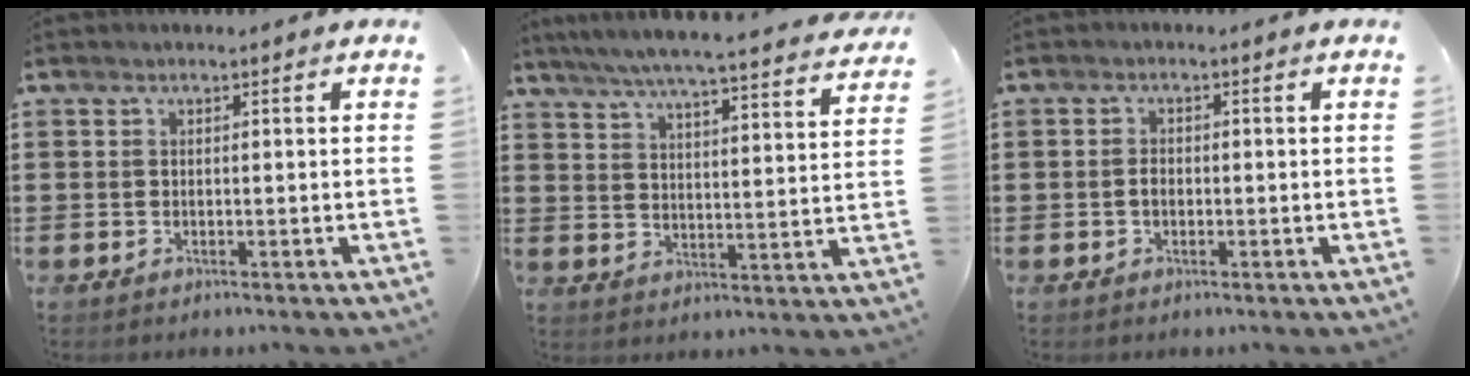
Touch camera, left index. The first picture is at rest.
{"total": 5.4, "force": [5.0, -0.4, 2.2], "torque": [-0.066, -0.038, 0.081]}
{"total": 1.6, "force": [-0.4, 1.0, 1.2], "torque": [-0.025, 0.004, -0.008]}